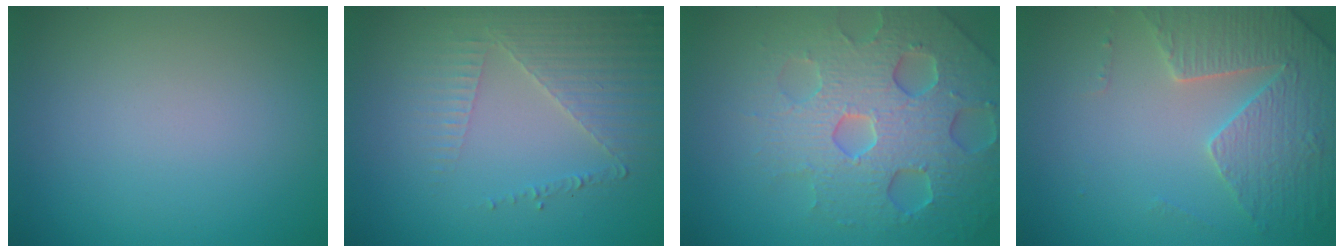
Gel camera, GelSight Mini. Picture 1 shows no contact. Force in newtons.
{"total": 3.5, "press": 3.2, "slide": 1.4}
{"total": 7.3, "press": 7.2, "slide": 1.5}
{"total": 4.4, "press": 4.0, "slide": 1.8}